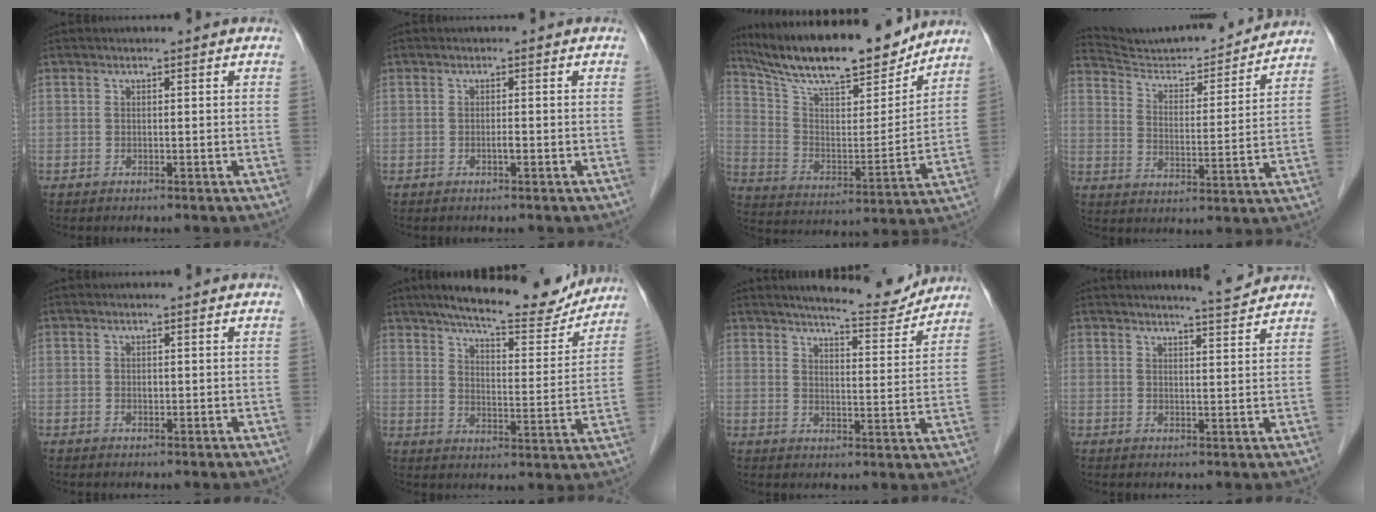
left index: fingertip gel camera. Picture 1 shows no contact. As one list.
[{"total": 0.6, "force": [-0.3, 0.1, 0.5], "torque": [-0.011, 0.001, -0.005]}, {"total": 21.1, "force": [18.2, 4.0, 9.9], "torque": [-0.173, -0.002, 0.298]}, {"total": 17.2, "force": [16.6, 1.6, 4.2], "torque": [-0.068, -0.011, 0.248]}, {"total": 0.6, "force": [0.1, 0.4, 0.4], "torque": [-0.007, 0.001, 0.001]}, {"total": 17.5, "force": [15.3, 3.5, 7.7], "torque": [-0.109, -0.009, 0.208]}, {"total": 9.8, "force": [9.3, 1.2, 3.0], "torque": [-0.043, -0.010, 0.122]}, {"total": 4.5, "force": [4.3, -0.4, 1.0], "torque": [-0.025, -0.008, 0.059]}]